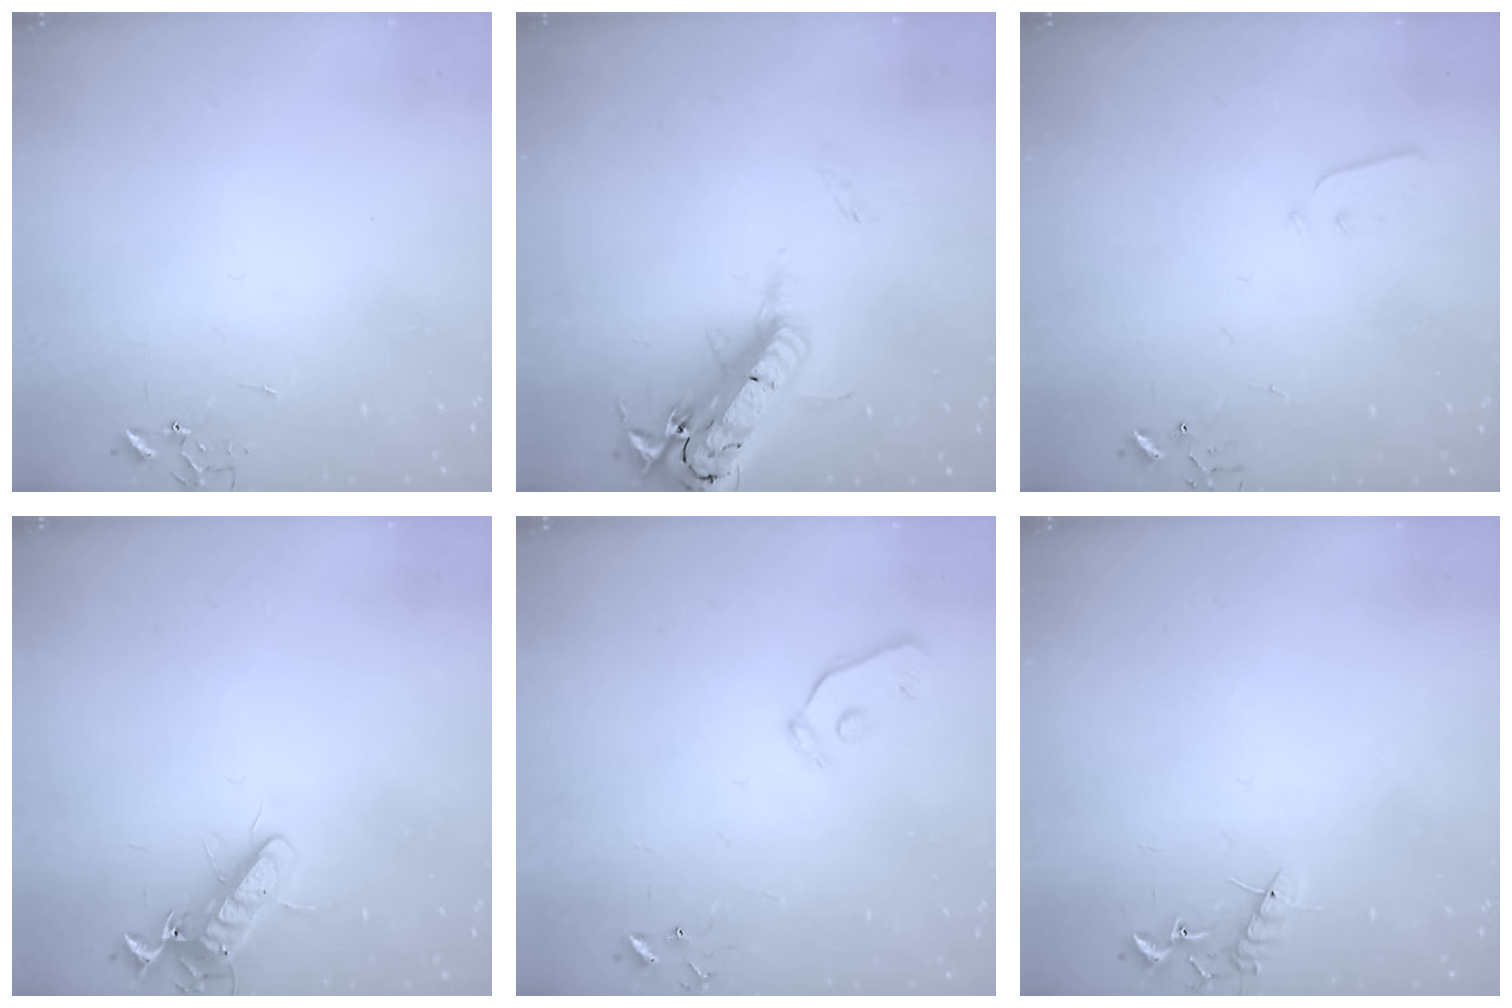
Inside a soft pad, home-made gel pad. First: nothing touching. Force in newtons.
{"total": 22.8, "press": 22.3, "slide": 4.6}
{"total": 3.2, "press": 3.1, "slide": 0.7}
{"total": 11.7, "press": 11.6, "slide": 1.7}
{"total": 5.7, "press": 5.7, "slide": 0.4}
{"total": 10.4, "press": 10.3, "slide": 0.9}